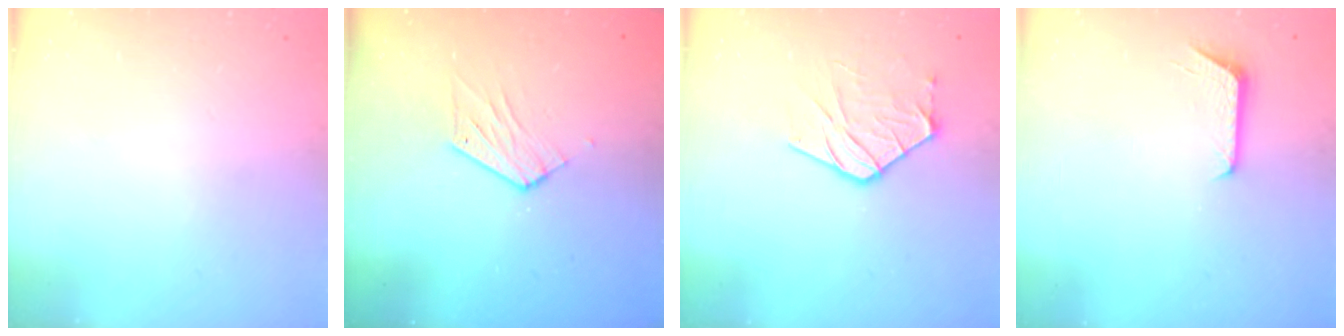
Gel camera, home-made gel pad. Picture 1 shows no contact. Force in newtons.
{"total": 6.0, "press": 5.9, "slide": 0.4}
{"total": 8.7, "press": 8.7, "slide": 0.2}
{"total": 6.0, "press": 6.0, "slide": 0.5}